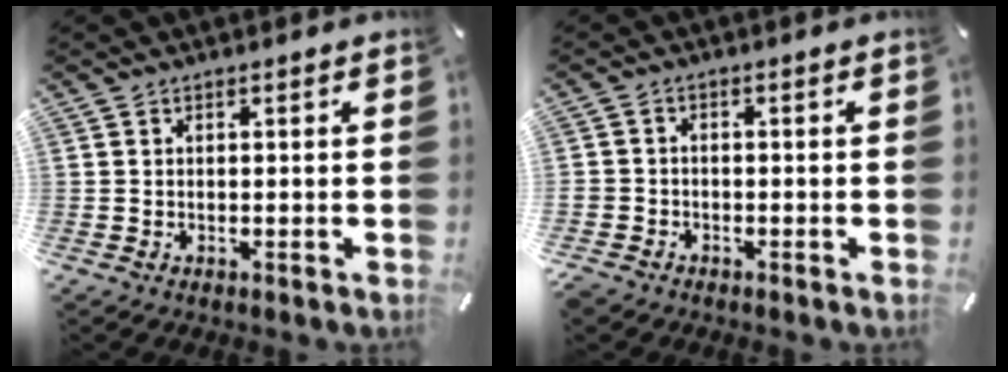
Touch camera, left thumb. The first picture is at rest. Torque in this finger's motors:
{"motor_torque": [0.31, 1.29, 0.04, 0.02, 0.06]}